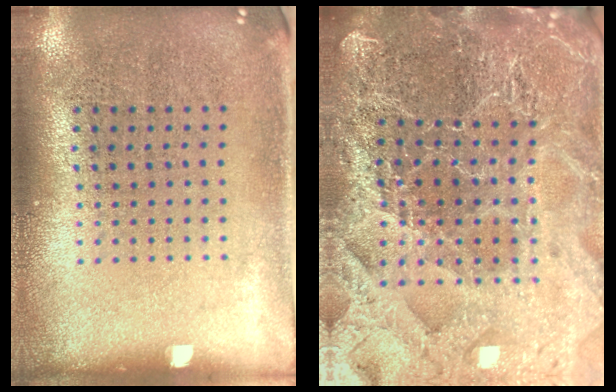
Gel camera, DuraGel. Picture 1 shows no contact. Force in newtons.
{"total": 4.7, "press": 4.4, "slide": 1.6}